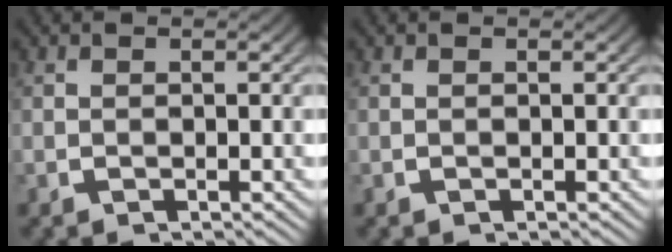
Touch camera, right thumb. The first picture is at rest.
{"total": 0.0}